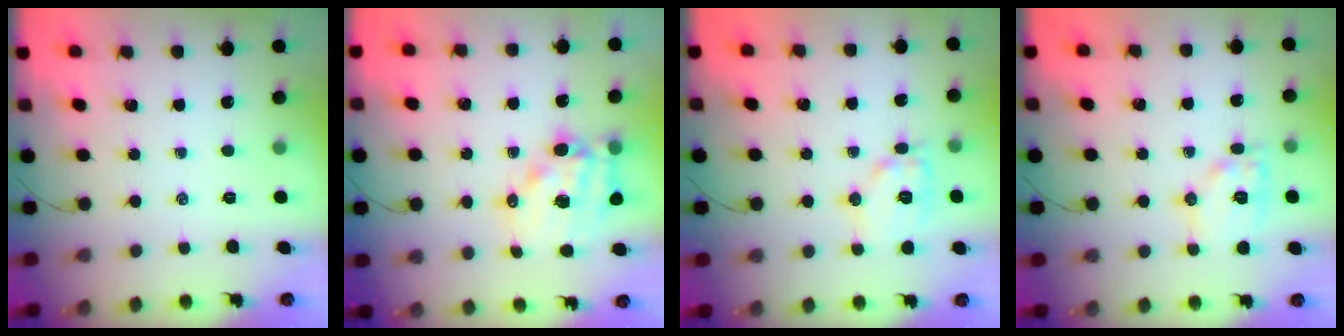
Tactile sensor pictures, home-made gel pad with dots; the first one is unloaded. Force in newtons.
{"total": 13.8, "press": 13.4, "slide": 3.6}
{"total": 11.2, "press": 11.2, "slide": 0.4}
{"total": 11.3, "press": 11.3, "slide": 0.3}